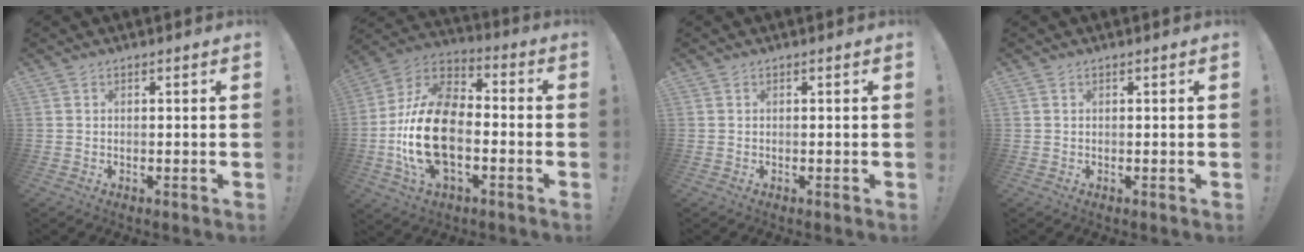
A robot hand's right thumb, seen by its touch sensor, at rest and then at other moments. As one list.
[{"total": 22.1, "force": [-4.6, 13.2, 17.1], "torque": [-0.335, 0.028, -0.068]}, {"total": 0.0}, {"total": 0.0}]